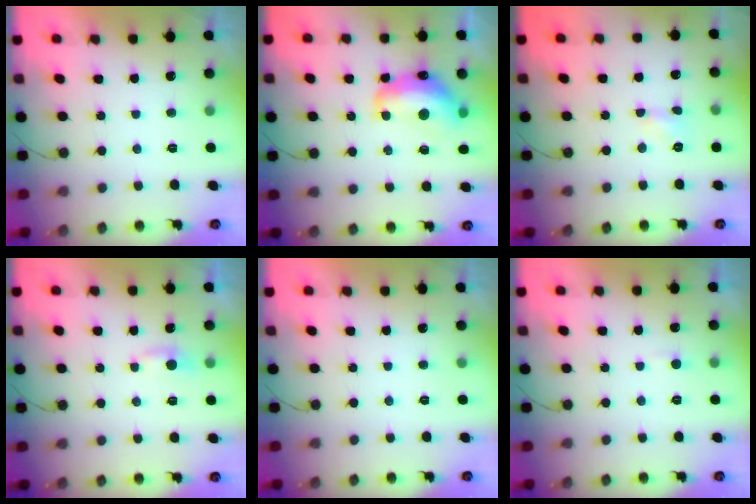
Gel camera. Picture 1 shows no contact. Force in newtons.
{"total": 13.3, "press": 13.3, "slide": 1.1}
{"total": 3.5, "press": 3.5, "slide": 0.5}
{"total": 3.3, "press": 3.3, "slide": 0.4}
{"total": 0.0}
{"total": 2.3, "press": 2.3, "slide": 0.3}